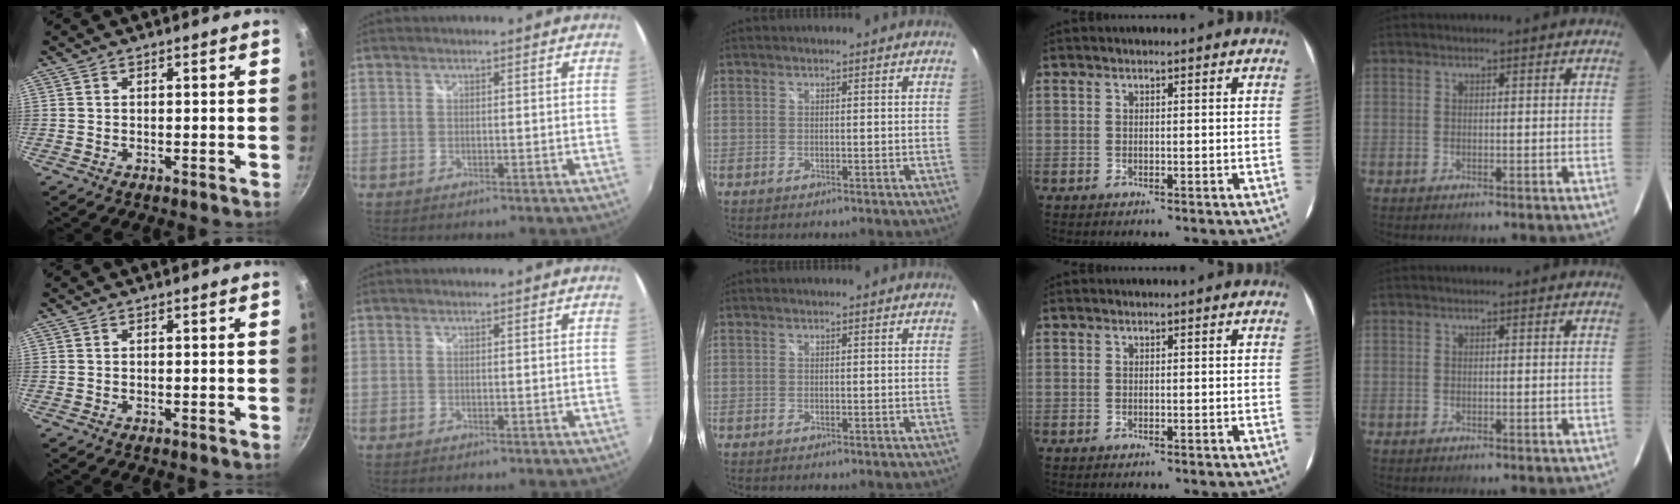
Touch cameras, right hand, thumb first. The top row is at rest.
{}